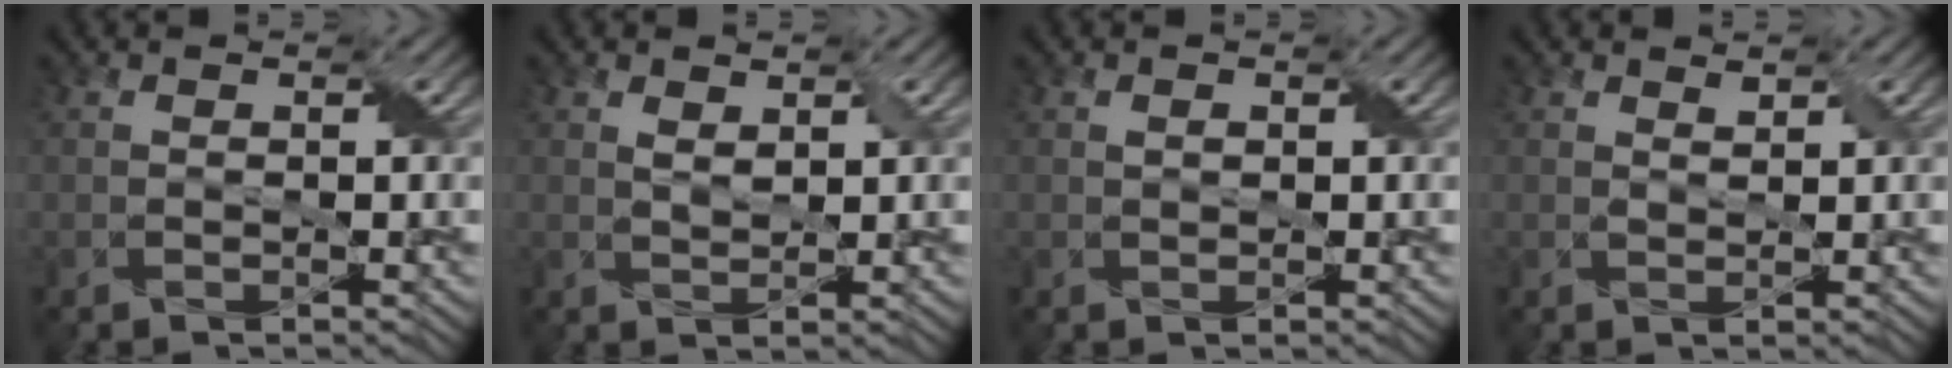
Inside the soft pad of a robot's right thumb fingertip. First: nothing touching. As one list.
[{"total": 1.8, "force": [0.9, 0.9, 1.2], "torque": [-0.029, -0.001, 0.021]}, {"total": 0.8, "force": [0.3, 0.5, 0.5], "torque": [-0.012, 0.001, 0.006]}, {"total": 0.9, "force": [0.8, 0.2, 0.3], "torque": [-0.014, -0.001, 0.018]}]